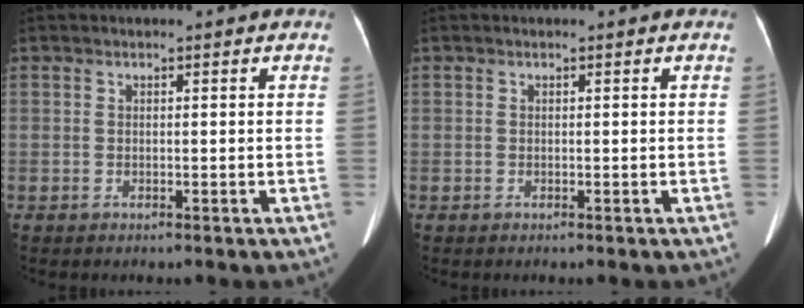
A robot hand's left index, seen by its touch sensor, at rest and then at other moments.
{"total": 0.0}